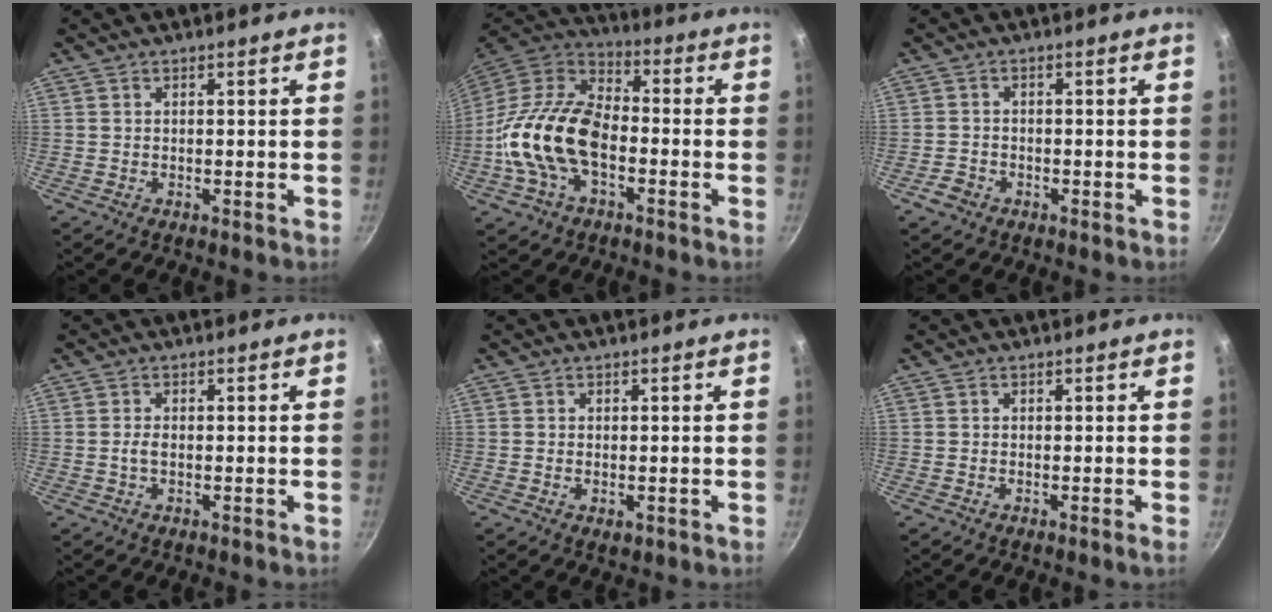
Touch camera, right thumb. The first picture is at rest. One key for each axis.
{"total": 18.2, "fx": -4.1, "fy": 10.7, "fz": 14.2, "tx": -0.248, "ty": 0.037, "tz": -0.095}
{"total": 2.7, "fx": -1.6, "fy": 2.0, "fz": 0.9, "tx": -0.015, "ty": 0.019, "tz": -0.028}
{"total": 1.6, "fx": -0.2, "fy": 0.9, "fz": 1.3, "tx": -0.028, "ty": 0.005, "tz": -0.005}
{"total": 1.9, "fx": -0.3, "fy": 1.2, "fz": 1.4, "tx": -0.022, "ty": -0.004, "tz": -0.004}
{"total": 0.5, "fx": -0.2, "fy": -0.1, "fz": 0.5, "tx": -0.009, "ty": -0.001, "tz": -0.008}